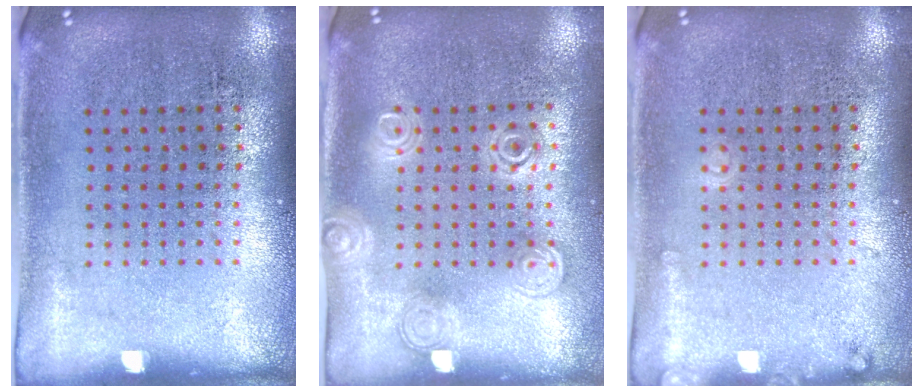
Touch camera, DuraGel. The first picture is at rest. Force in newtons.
{"total": 1.4, "press": 1.3, "slide": 0.4}
{"total": 0.9, "press": 0.9, "slide": 0.1}